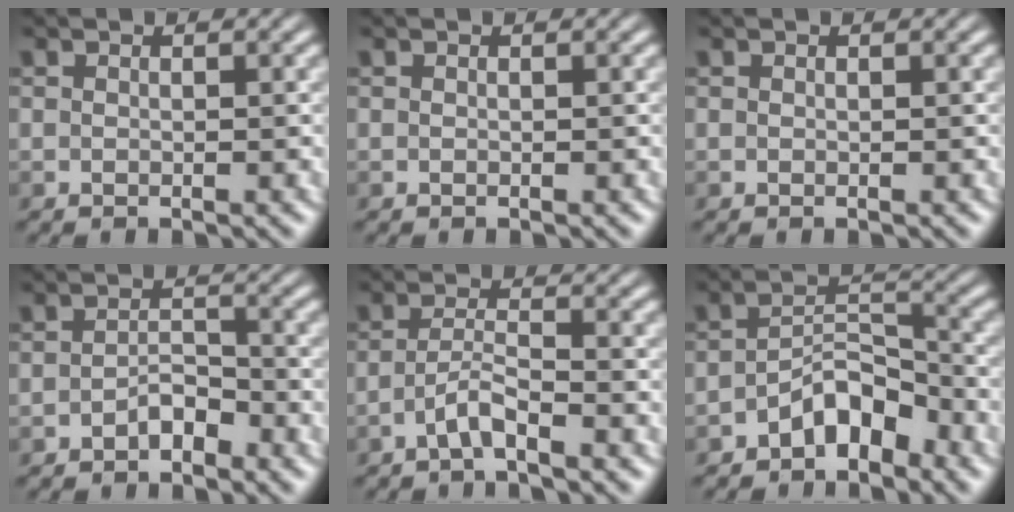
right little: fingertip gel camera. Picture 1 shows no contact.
{"total": 0.0}
{"total": 0.0}
{"total": 2.4, "force": [-2.4, 0.1, 0.5], "torque": [-0.011, 0.002, -0.047]}
{"total": 3.3, "force": [-2.8, -0.2, 1.7], "torque": [-0.046, 0.005, -0.060]}
{"total": 4.0, "force": [-3.7, 0.8, 1.2], "torque": [-0.019, 0.019, -0.070]}